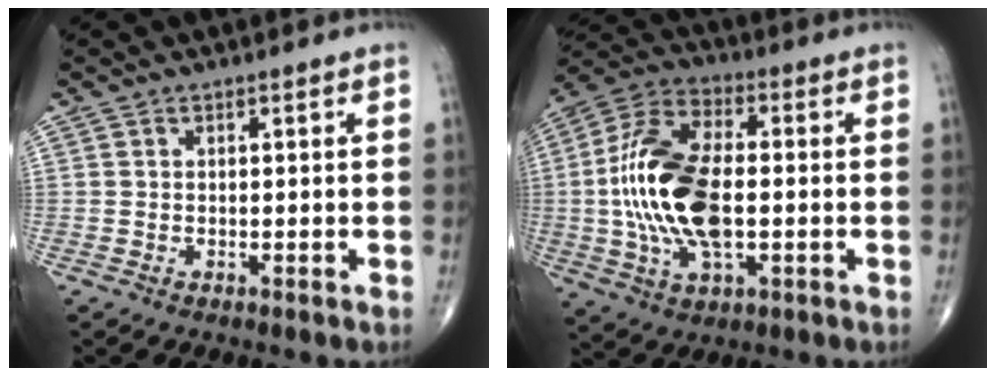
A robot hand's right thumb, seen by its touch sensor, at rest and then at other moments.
{"total": 19.1, "force": [-1.0, 9.4, 16.6], "torque": [-0.340, 0.013, -0.021]}